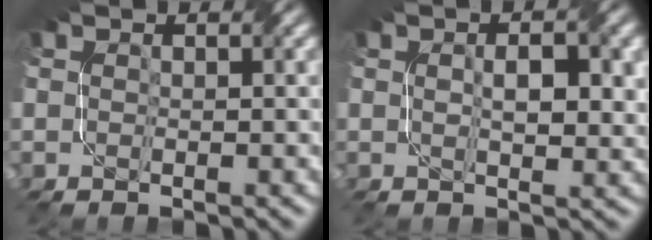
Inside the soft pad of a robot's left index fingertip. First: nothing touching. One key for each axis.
{"total": 3.8, "fx": 0.6, "fy": 1.5, "fz": 3.4, "tx": -0.062, "ty": 0.002, "tz": 0.013}